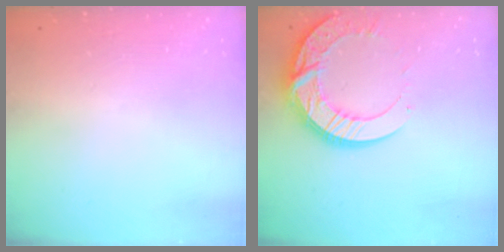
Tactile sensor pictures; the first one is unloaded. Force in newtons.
{"total": 17.2, "press": 17.1, "slide": 1.6}